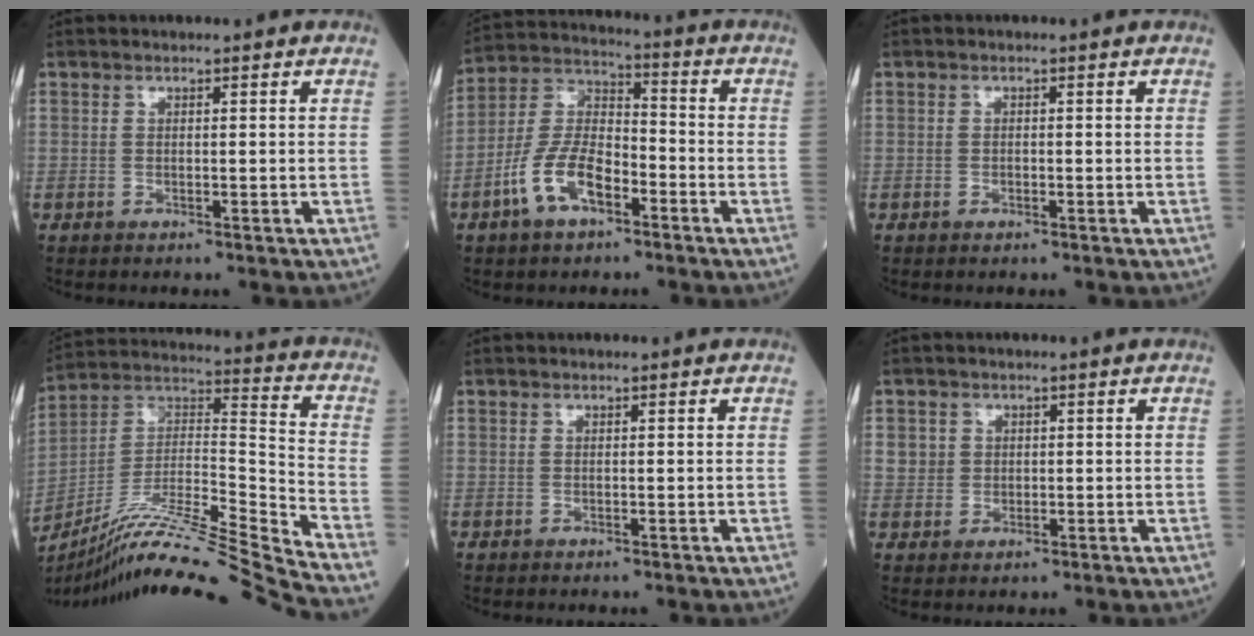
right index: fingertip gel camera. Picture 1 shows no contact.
{"total": 10.7, "force": [-5.1, 4.9, 8.0], "torque": [-0.178, 0.013, -0.099]}
{"total": 0.6, "force": [-0.3, 0.4, 0.4], "torque": [-0.007, 0.001, -0.005]}
{"total": 23.8, "force": [-20.8, -2.6, 11.3], "torque": [-0.202, -0.018, -0.356]}
{"total": 0.0}
{"total": 2.8, "force": [0.6, 2.7, 0.5], "torque": [-0.002, 0.003, 0.013]}